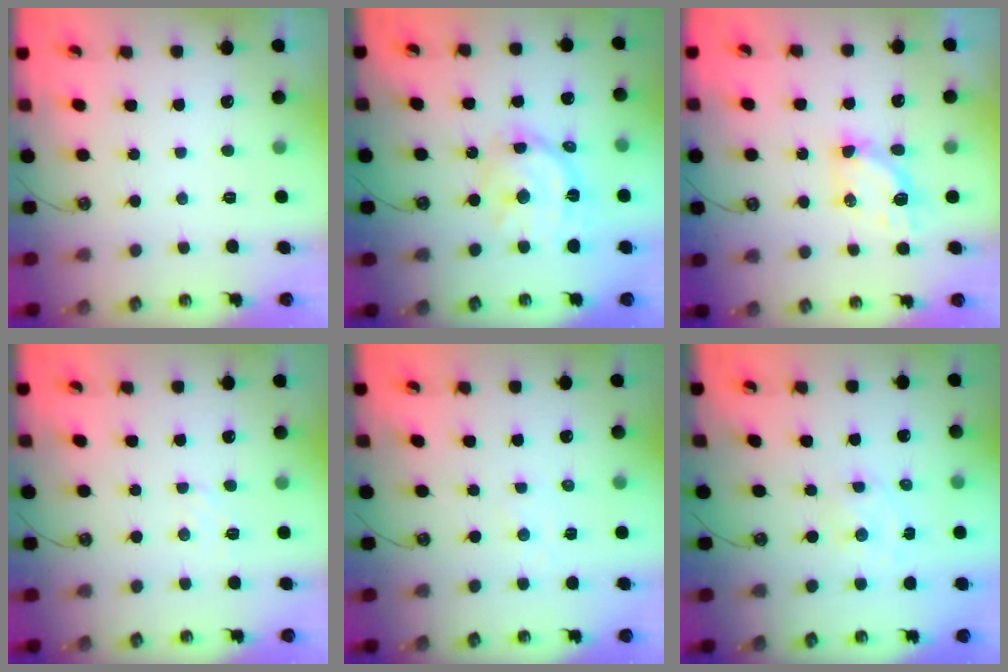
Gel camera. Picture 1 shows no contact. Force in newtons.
{"total": 13.9, "press": 13.9, "slide": 0.9}
{"total": 6.5, "press": 6.5, "slide": 0.2}
{"total": 4.6, "press": 4.6, "slide": 0.6}
{"total": 1.4, "press": 1.4, "slide": 0.2}
{"total": 1.8, "press": 1.7, "slide": 0.4}